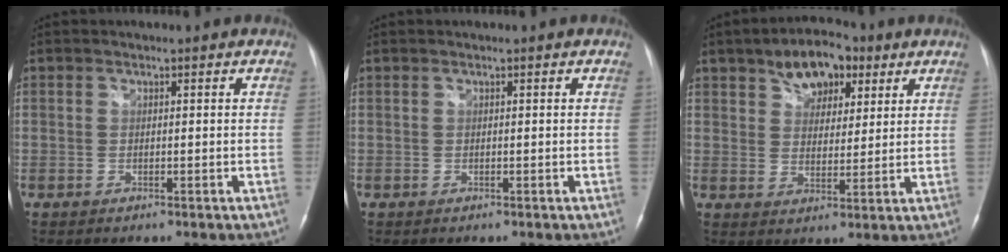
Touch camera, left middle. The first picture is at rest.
{"total": 0.0}
{"total": 8.4, "force": [4.7, 4.8, 5.1], "torque": [-0.078, 0.018, 0.076]}